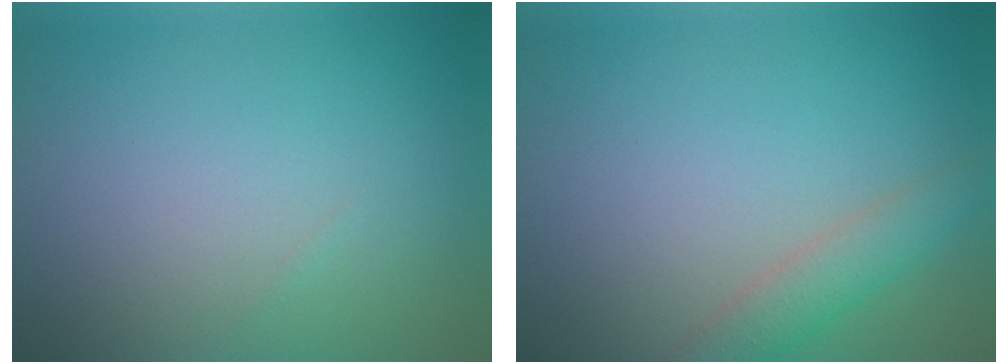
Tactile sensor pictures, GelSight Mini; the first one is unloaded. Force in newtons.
{"total": 2.9, "press": 2.9, "slide": 0.1}